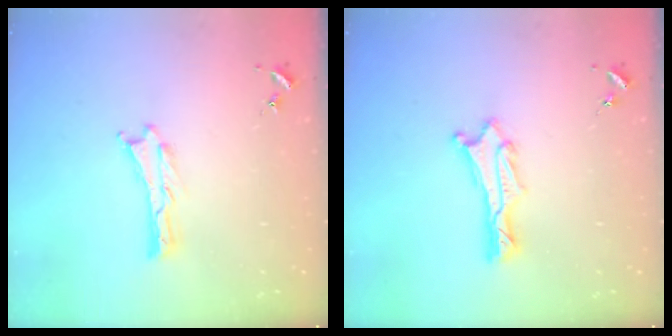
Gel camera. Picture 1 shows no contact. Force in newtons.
{"total": 1.3, "press": 1.3, "slide": 0.1}